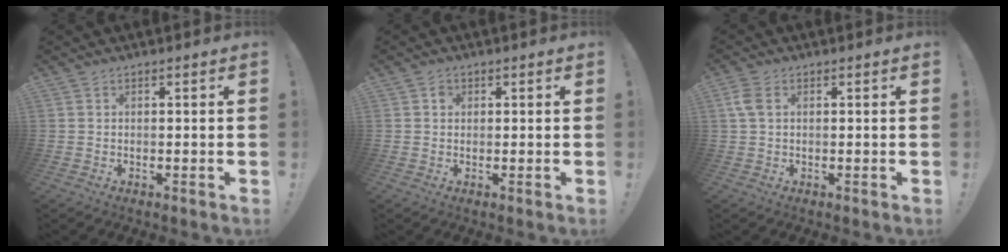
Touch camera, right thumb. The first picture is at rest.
{"total": 1.4, "force": [0.3, 1.2, 0.7], "torque": [-0.005, 0.001, 0.002]}
{"total": 3.8, "force": [1.2, 2.2, 2.9], "torque": [-0.068, 0.004, 0.021]}